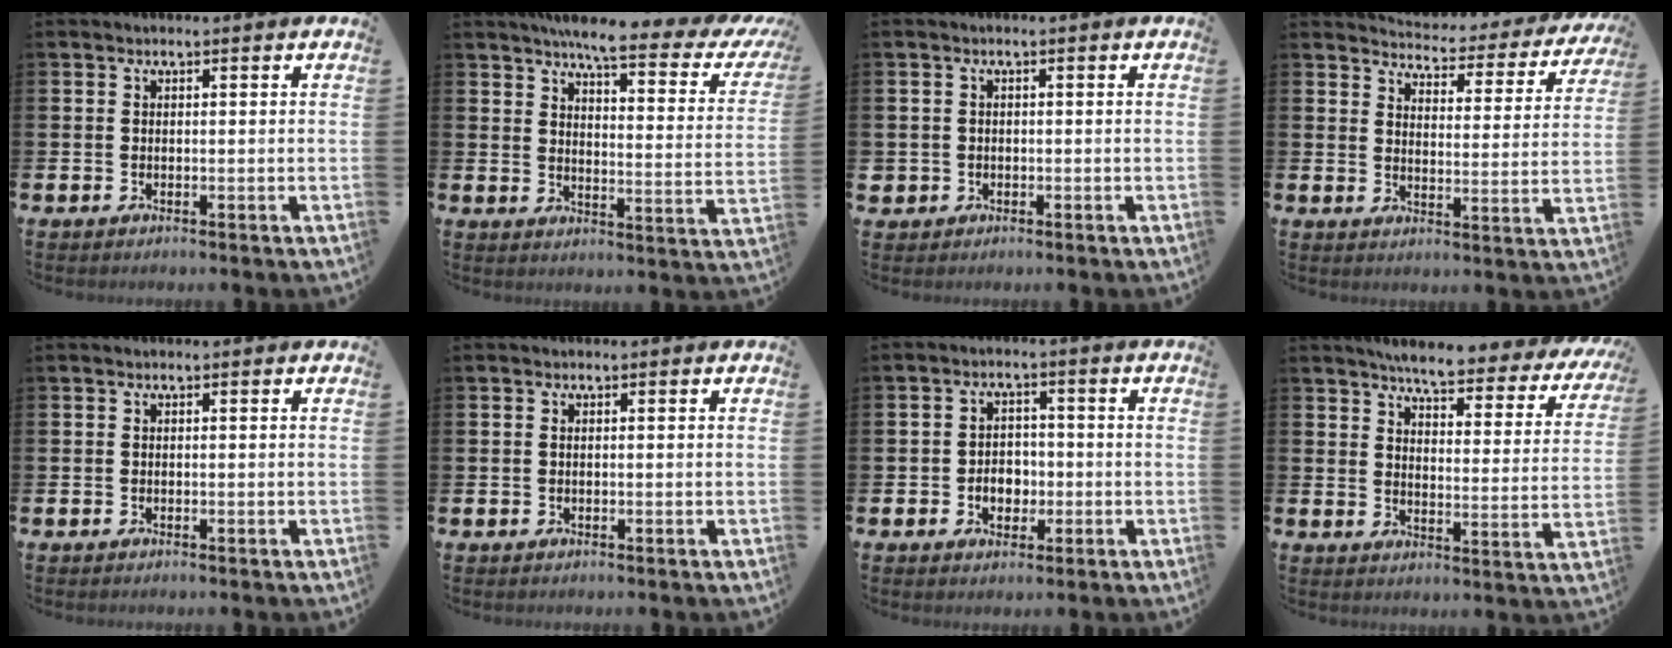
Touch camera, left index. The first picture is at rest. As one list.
[{"total": 6.7, "force": [5.7, 1.0, 3.4], "torque": [-0.064, -0.045, 0.087]}, {"total": 1.3, "force": [-0.2, 1.2, 0.2], "torque": [-0.004, 0.005, -0.008]}, {"total": 4.0, "force": [3.8, 0.8, 0.7], "torque": [-0.028, -0.038, 0.059]}, {"total": 0.0}, {"total": 0.0}, {"total": 3.3, "force": [-0.8, 2.6, 1.8], "torque": [-0.020, -0.005, -0.024]}, {"total": 5.3, "force": [4.8, 0.8, 2.0], "torque": [-0.046, -0.042, 0.075]}]